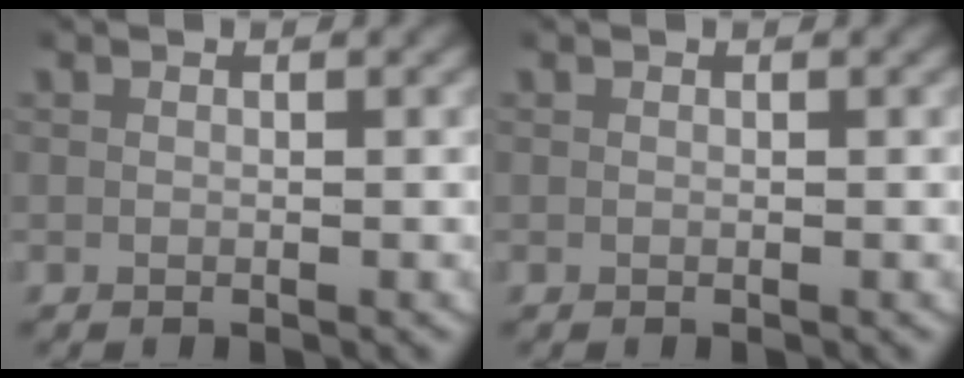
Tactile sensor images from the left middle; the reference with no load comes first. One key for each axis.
{"total": 0.0}